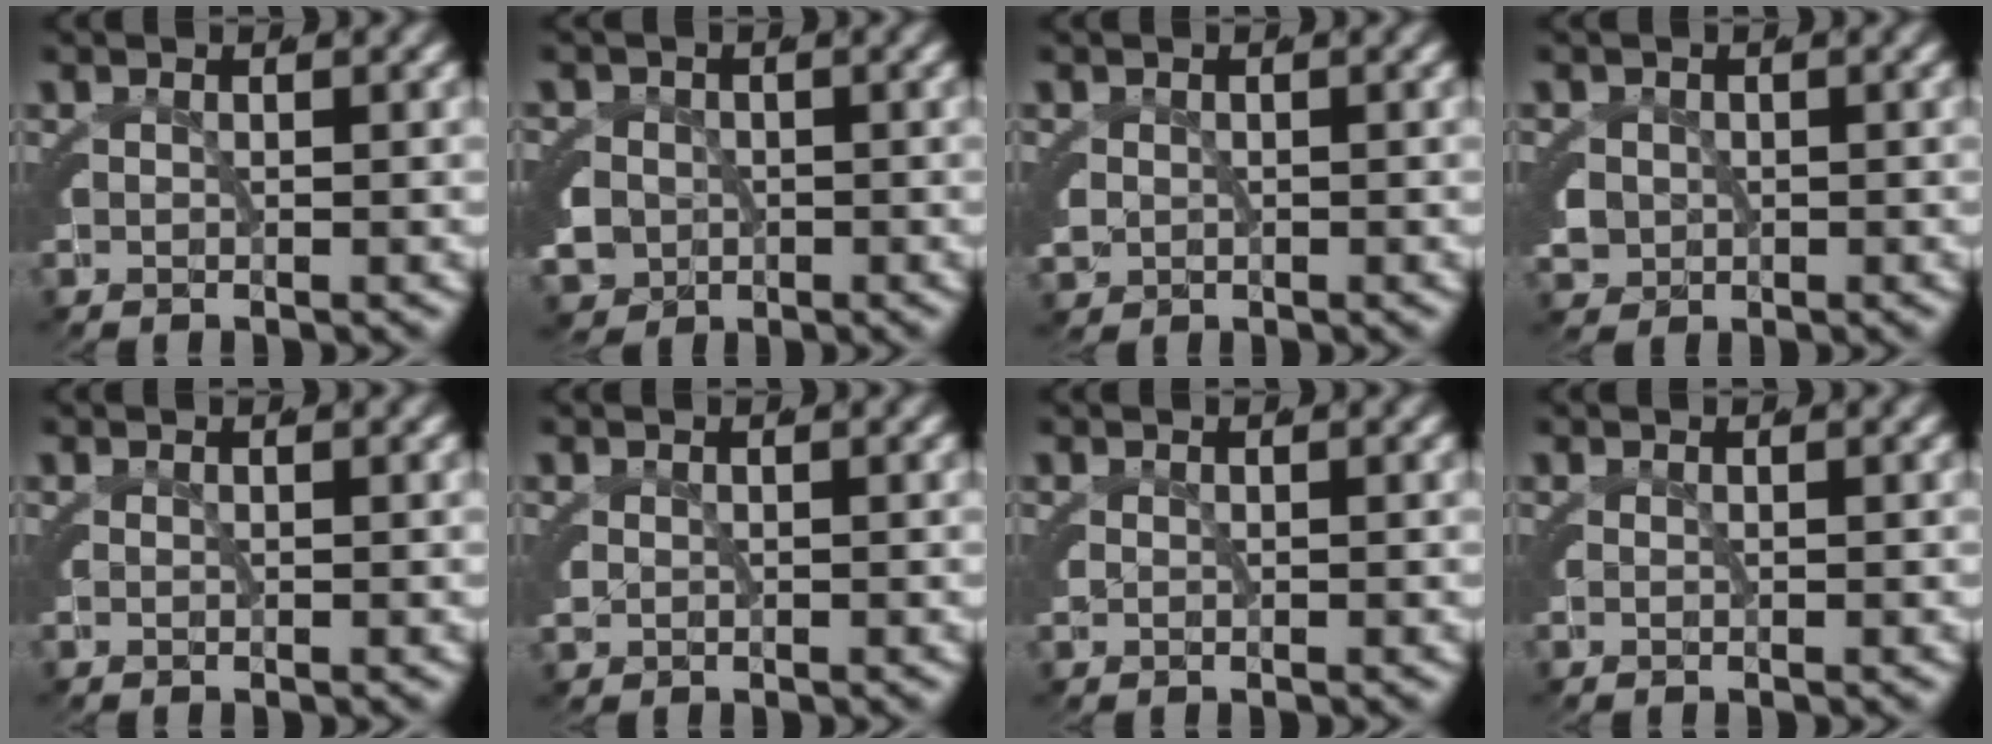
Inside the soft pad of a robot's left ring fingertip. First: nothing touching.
{"total": 5.8, "force": [-1.5, 5.1, 2.2], "torque": [-0.054, -0.031, -0.018]}
{"total": 2.3, "force": [-0.3, 2.1, 0.9], "torque": [-0.035, -0.020, 0.005]}
{"total": 2.4, "force": [-0.1, 2.1, 1.1], "torque": [-0.032, -0.012, 0.005]}
{"total": 0.0}
{"total": 1.2, "force": [0.0, 1.1, 0.5], "torque": [-0.021, -0.013, 0.008]}
{"total": 0.0}
{"total": 0.0}